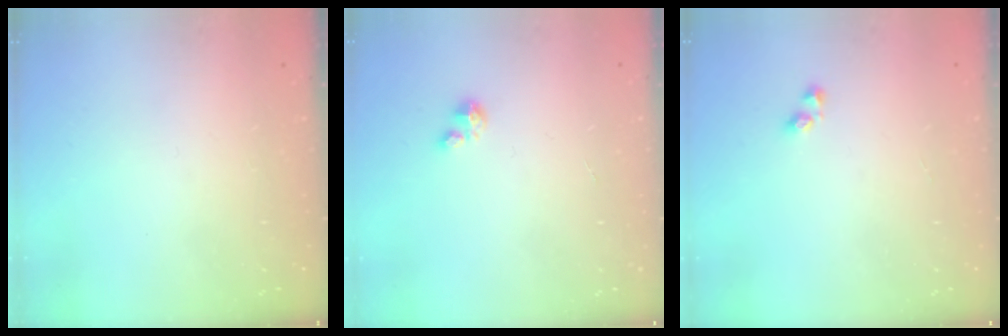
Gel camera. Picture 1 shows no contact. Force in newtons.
{"total": 1.0, "press": 1.0, "slide": 0.2}
{"total": 2.4, "press": 2.1, "slide": 1.2}